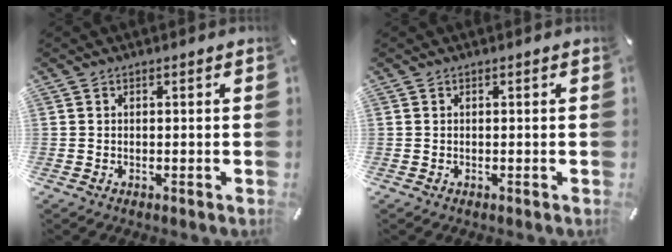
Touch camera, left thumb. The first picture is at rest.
{"total": 0.0}